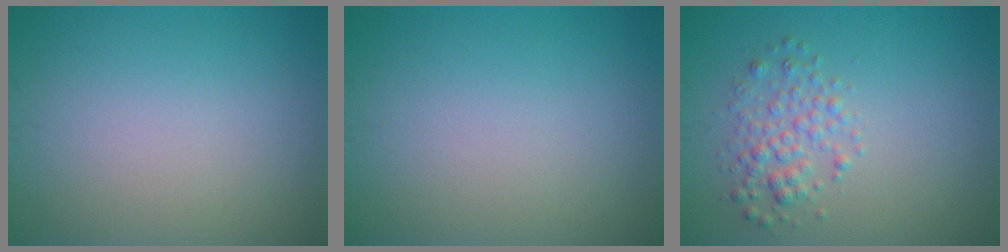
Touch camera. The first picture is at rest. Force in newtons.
{"total": 0.0}
{"total": 2.6, "press": 2.6, "slide": 0.0}